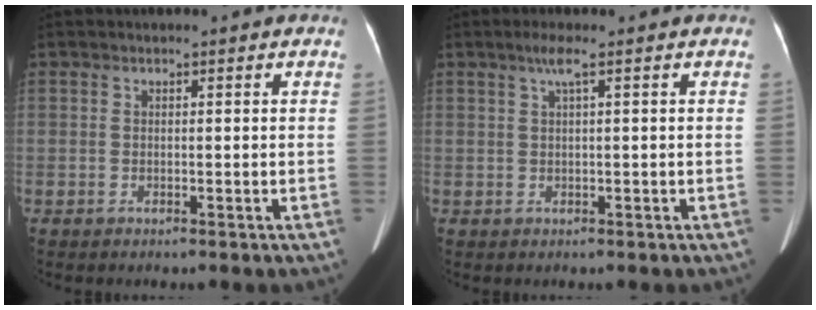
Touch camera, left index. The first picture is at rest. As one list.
[{"total": 2.0, "force": [0.9, -0.2, 1.8], "torque": [-0.043, 0.011, 0.019]}]